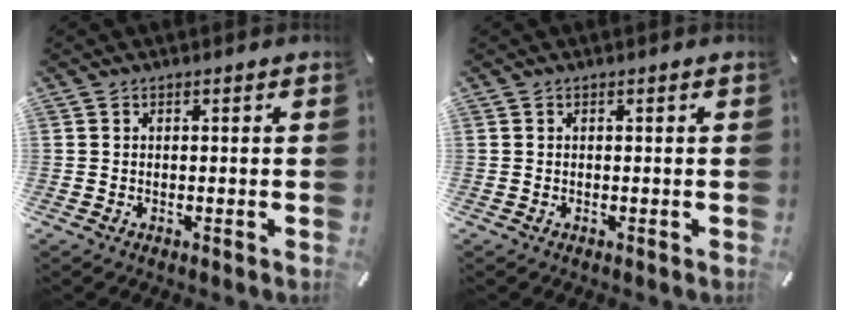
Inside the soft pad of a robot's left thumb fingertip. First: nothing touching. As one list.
[{"total": 0.0}]